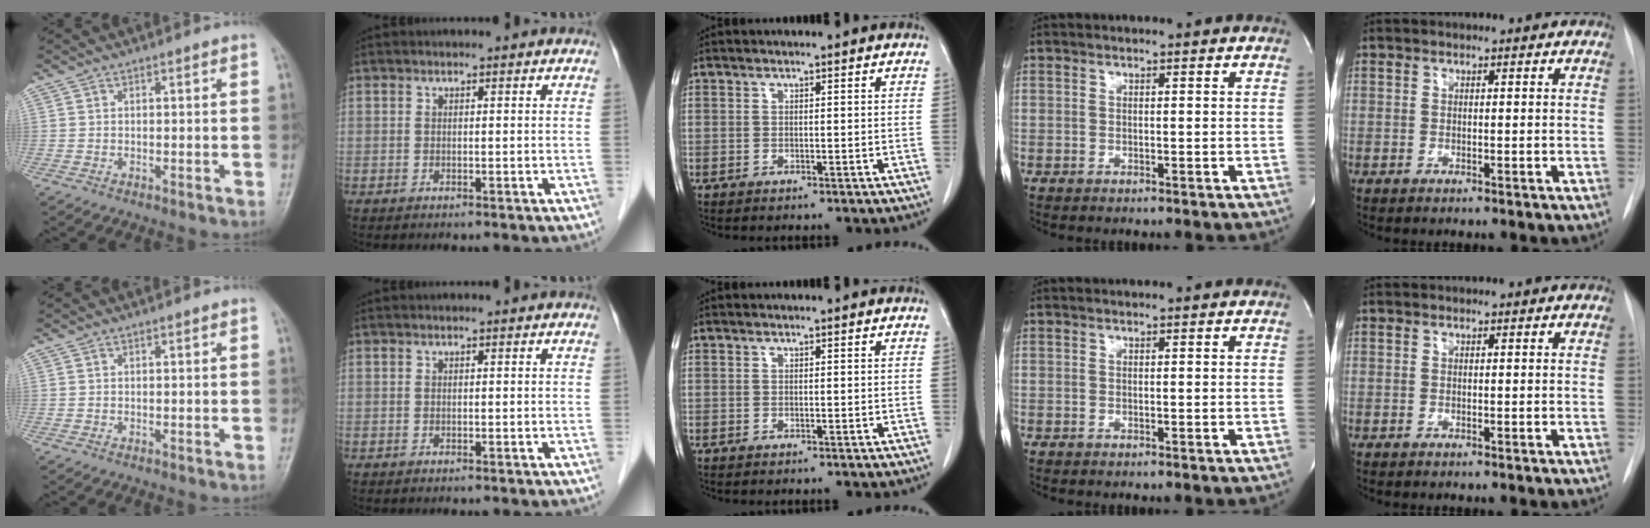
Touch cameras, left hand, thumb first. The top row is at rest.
{}